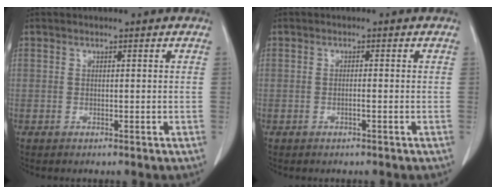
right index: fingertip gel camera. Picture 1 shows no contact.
{"total": 0.9, "force": [-0.4, 0.0, 0.8], "torque": [-0.015, 0.001, -0.006]}